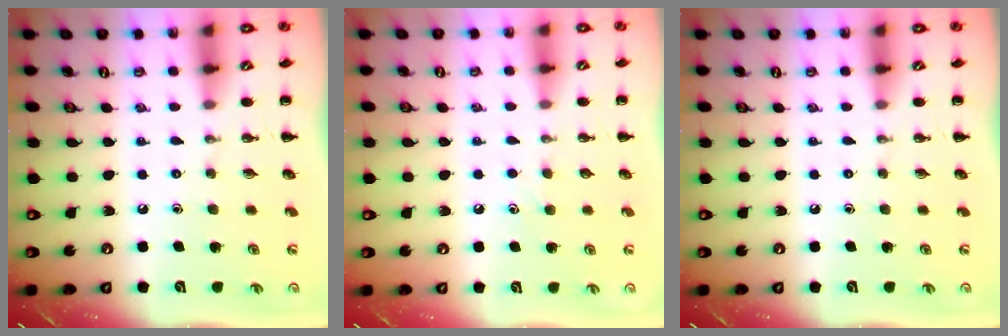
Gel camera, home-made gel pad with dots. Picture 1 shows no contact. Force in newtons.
{"total": 3.5, "press": 3.3, "slide": 1.2}
{"total": 0.0}